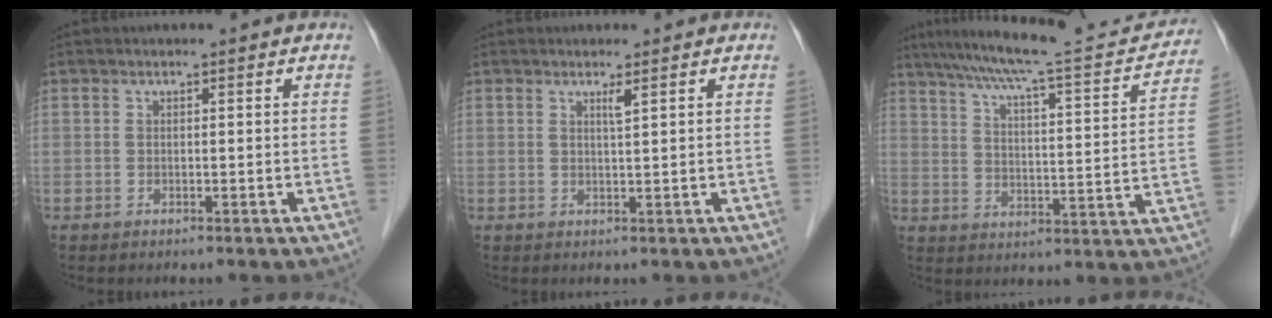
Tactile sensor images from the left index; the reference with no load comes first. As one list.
[{"total": 1.1, "force": [0.6, -0.3, 0.9], "torque": [-0.019, -0.010, 0.012]}, {"total": 20.5, "force": [18.4, 1.6, 8.9], "torque": [-0.144, -0.007, 0.252]}]